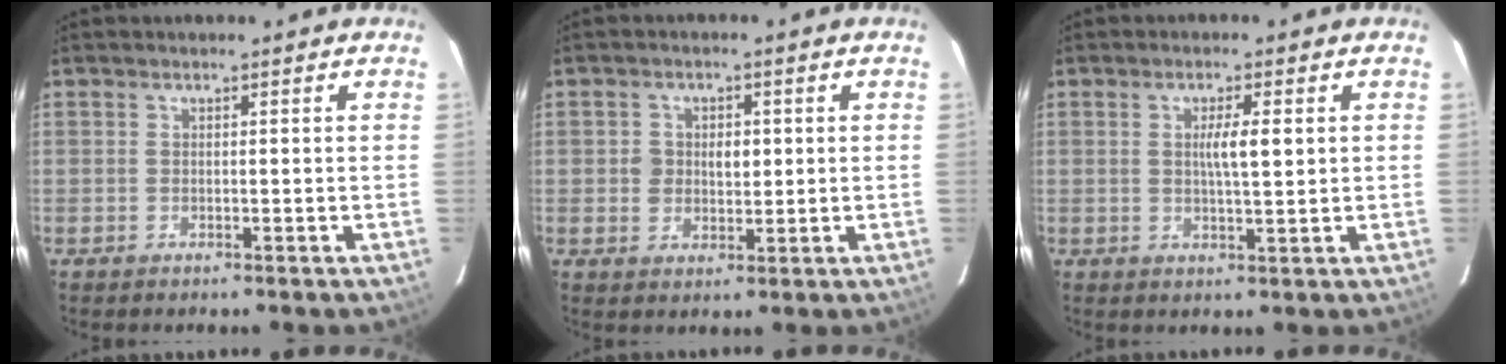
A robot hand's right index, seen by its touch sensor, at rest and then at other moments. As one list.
[{"total": 4.2, "force": [0.5, 3.2, 2.7], "torque": [-0.035, 0.008, 0.013]}, {"total": 4.0, "force": [0.8, 0.4, 3.9], "torque": [-0.068, -0.001, 0.012]}]